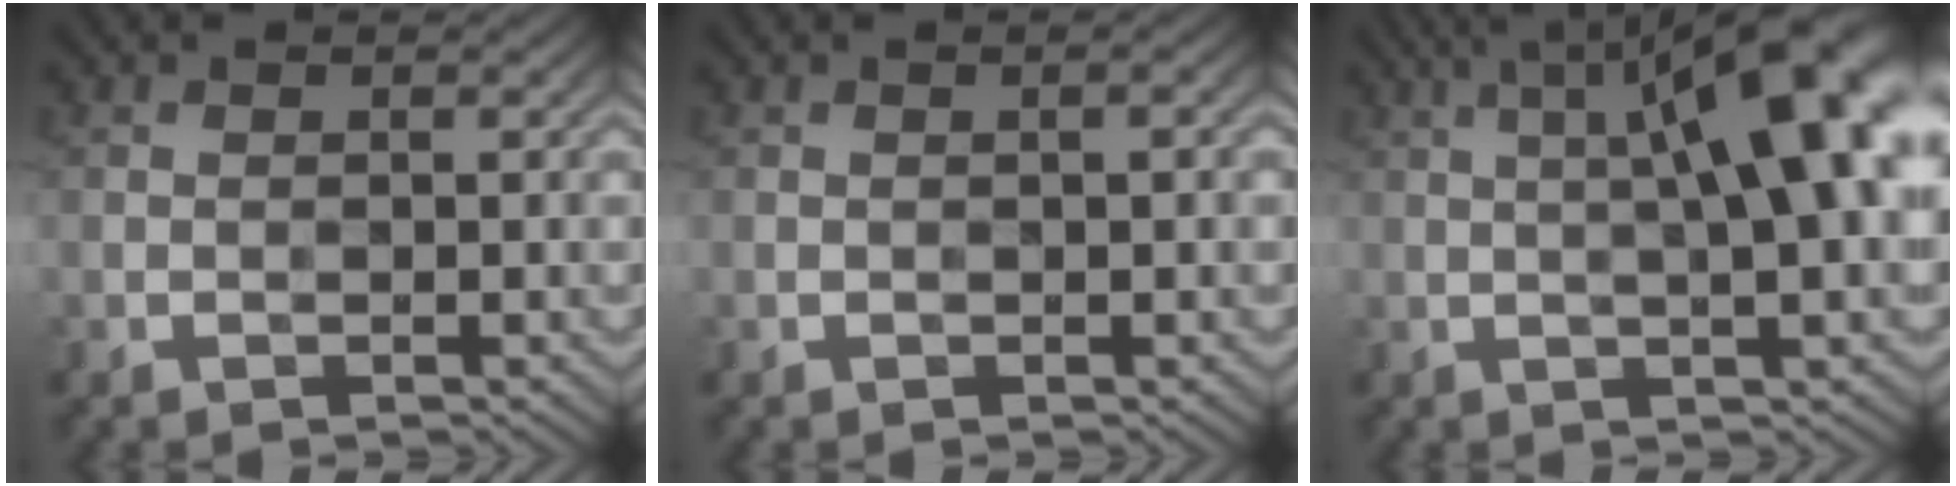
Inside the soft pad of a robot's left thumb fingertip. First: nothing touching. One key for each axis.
{"total": 1.8, "fx": -0.1, "fy": 0.1, "fz": 1.8, "tx": -0.028, "ty": 0.005, "tz": -0.001}
{"total": 15.4, "fx": 3.4, "fy": 4.5, "fz": 14.3, "tx": -0.185, "ty": 0.048, "tz": 0.043}